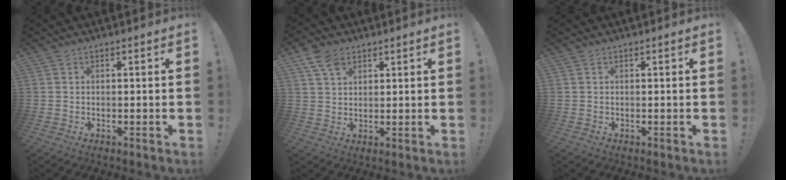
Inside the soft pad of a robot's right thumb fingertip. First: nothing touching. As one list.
[{"total": 5.9, "force": [3.6, 3.5, 3.1], "torque": [-0.060, -0.010, 0.069]}, {"total": 0.0}]